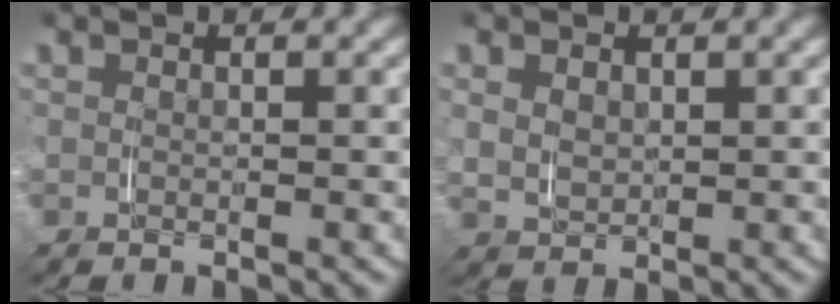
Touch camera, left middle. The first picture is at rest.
{"total": 0.8, "force": [0.7, 0.3, -0.4], "torque": [0.007, -0.006, 0.018]}